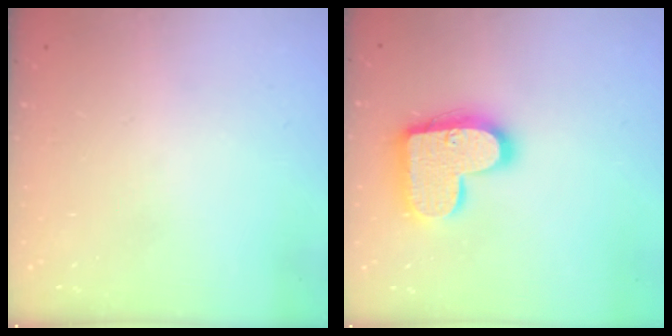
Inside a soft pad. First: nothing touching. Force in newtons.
{"total": 17.1, "press": 17.1, "slide": 1.0}